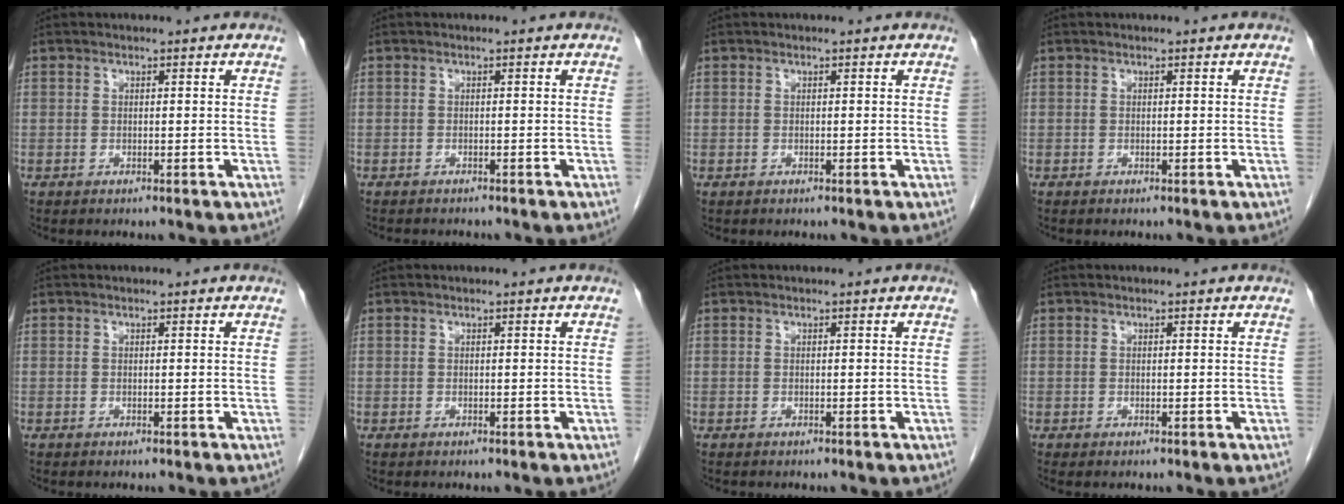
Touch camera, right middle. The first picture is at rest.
{"total": 2.5, "force": [-2.3, 0.6, 0.7], "torque": [-0.016, -0.007, -0.029]}
{"total": 0.0}
{"total": 0.0}
{"total": 0.0}
{"total": 0.0}
{"total": 0.0}
{"total": 0.0}